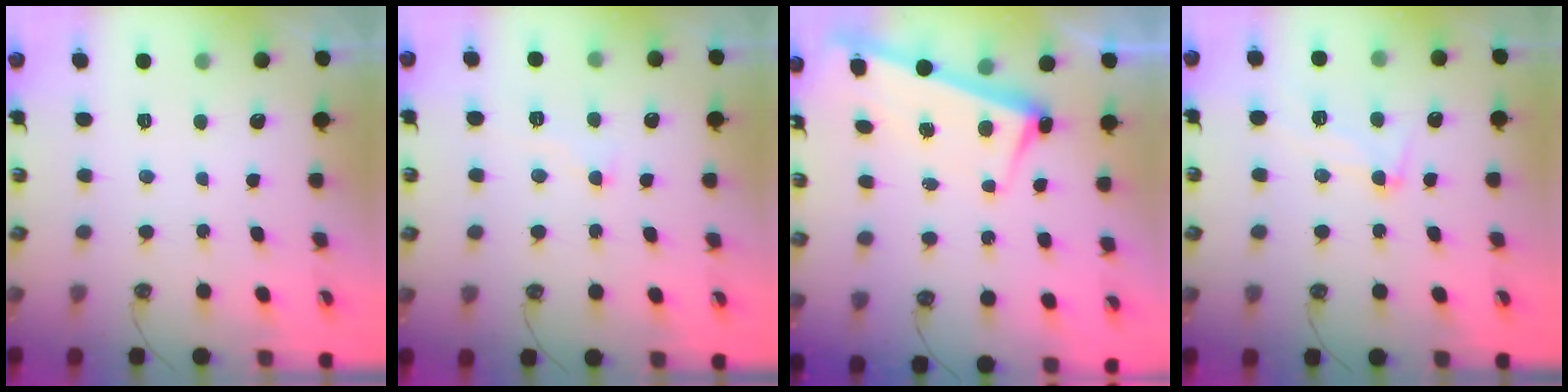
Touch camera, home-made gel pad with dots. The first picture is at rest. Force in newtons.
{"total": 2.2, "press": 2.2, "slide": 0.6}
{"total": 3.0, "press": 2.9, "slide": 0.7}
{"total": 9.1, "press": 9.1, "slide": 1.0}